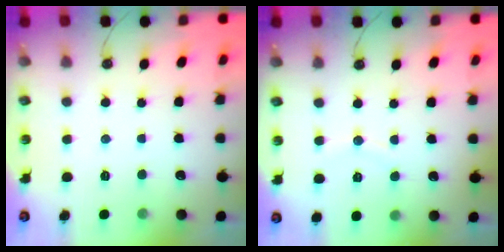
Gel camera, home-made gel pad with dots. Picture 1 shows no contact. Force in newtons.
{"total": 4.1, "press": 4.1, "slide": 0.5}